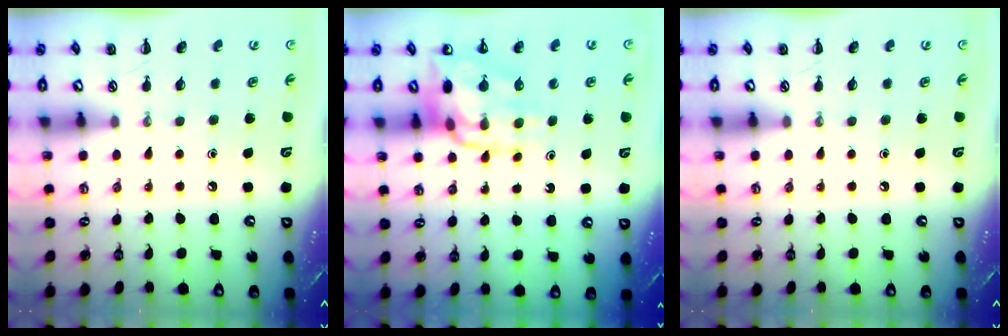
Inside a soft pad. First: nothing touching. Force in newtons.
{"total": 12.9, "press": 12.5, "slide": 3.1}
{"total": 0.0}